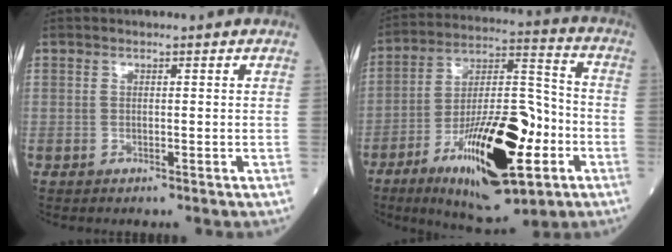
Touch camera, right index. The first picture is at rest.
{"total": 21.1, "force": [-8.4, 6.2, 18.3], "torque": [-0.327, -0.006, -0.127]}